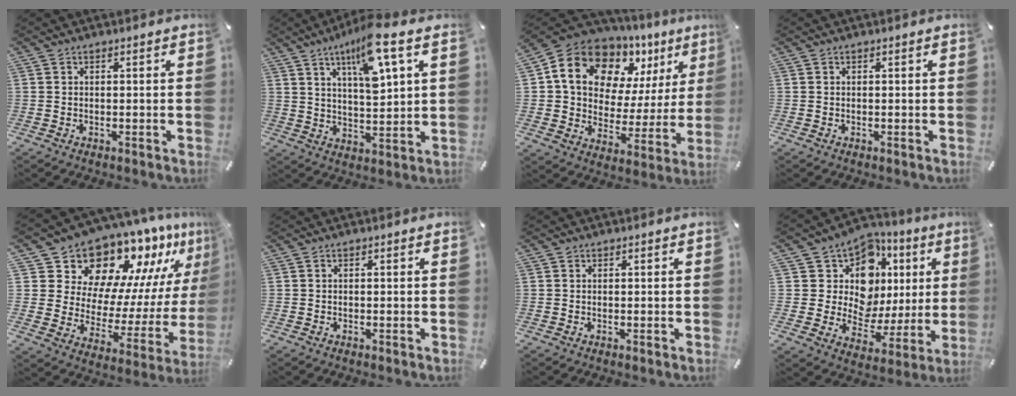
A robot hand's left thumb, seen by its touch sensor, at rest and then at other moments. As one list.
[{"total": 12.5, "force": [7.0, 3.3, 9.8], "torque": [-0.160, -0.029, 0.117]}, {"total": 15.1, "force": [9.0, 10.5, 6.0], "torque": [-0.107, -0.063, 0.161]}, {"total": 0.0}, {"total": 16.7, "force": [15.0, 6.8, 2.8], "torque": [-0.044, -0.155, 0.259]}, {"total": 0.0}, {"total": 0.6, "force": [0.2, 0.5, 0.1], "torque": [0.000, 0.004, 0.002]}, {"total": 13.1, "force": [5.6, 10.8, 4.9], "torque": [-0.076, -0.061, 0.112]}]